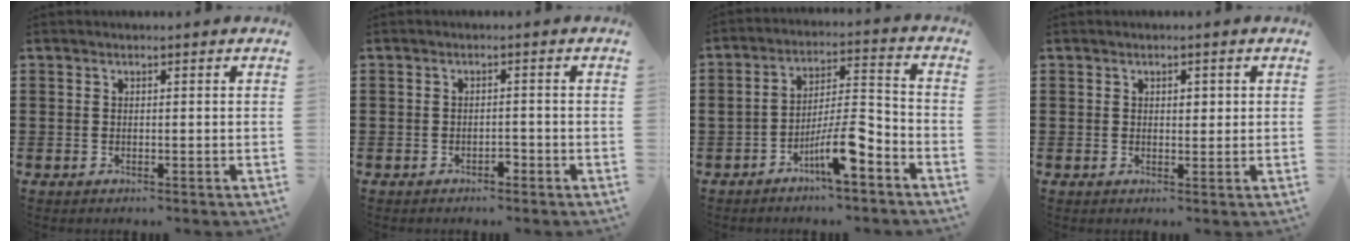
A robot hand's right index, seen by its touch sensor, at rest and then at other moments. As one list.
[{"total": 1.4, "force": [-1.1, 0.5, 0.5], "torque": [-0.015, -0.002, -0.024]}, {"total": 9.1, "force": [-5.3, 2.0, 7.1], "torque": [-0.131, 0.006, -0.097]}, {"total": 1.5, "force": [0.5, 0.9, 1.1], "torque": [-0.014, 0.005, 0.006]}]